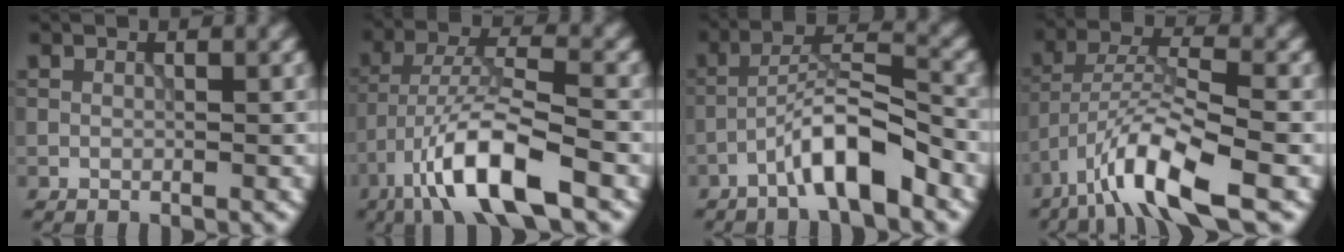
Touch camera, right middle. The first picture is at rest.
{"total": 8.8, "force": [-5.0, 2.0, 7.0], "torque": [-0.123, 0.009, -0.096]}
{"total": 6.0, "force": [-3.6, 1.1, 4.7], "torque": [-0.078, 0.020, -0.065]}
{"total": 8.5, "force": [-5.0, 2.1, 6.6], "torque": [-0.114, 0.007, -0.098]}